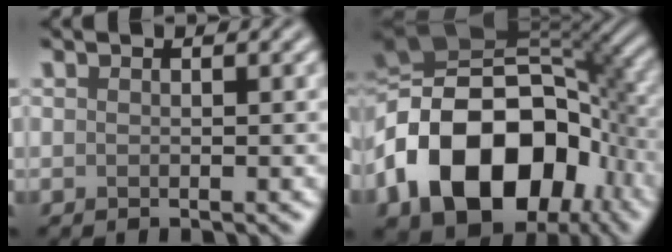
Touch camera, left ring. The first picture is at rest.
{"total": 17.9, "force": [-5.0, 12.3, 12.0], "torque": [-0.226, 0.001, -0.098]}